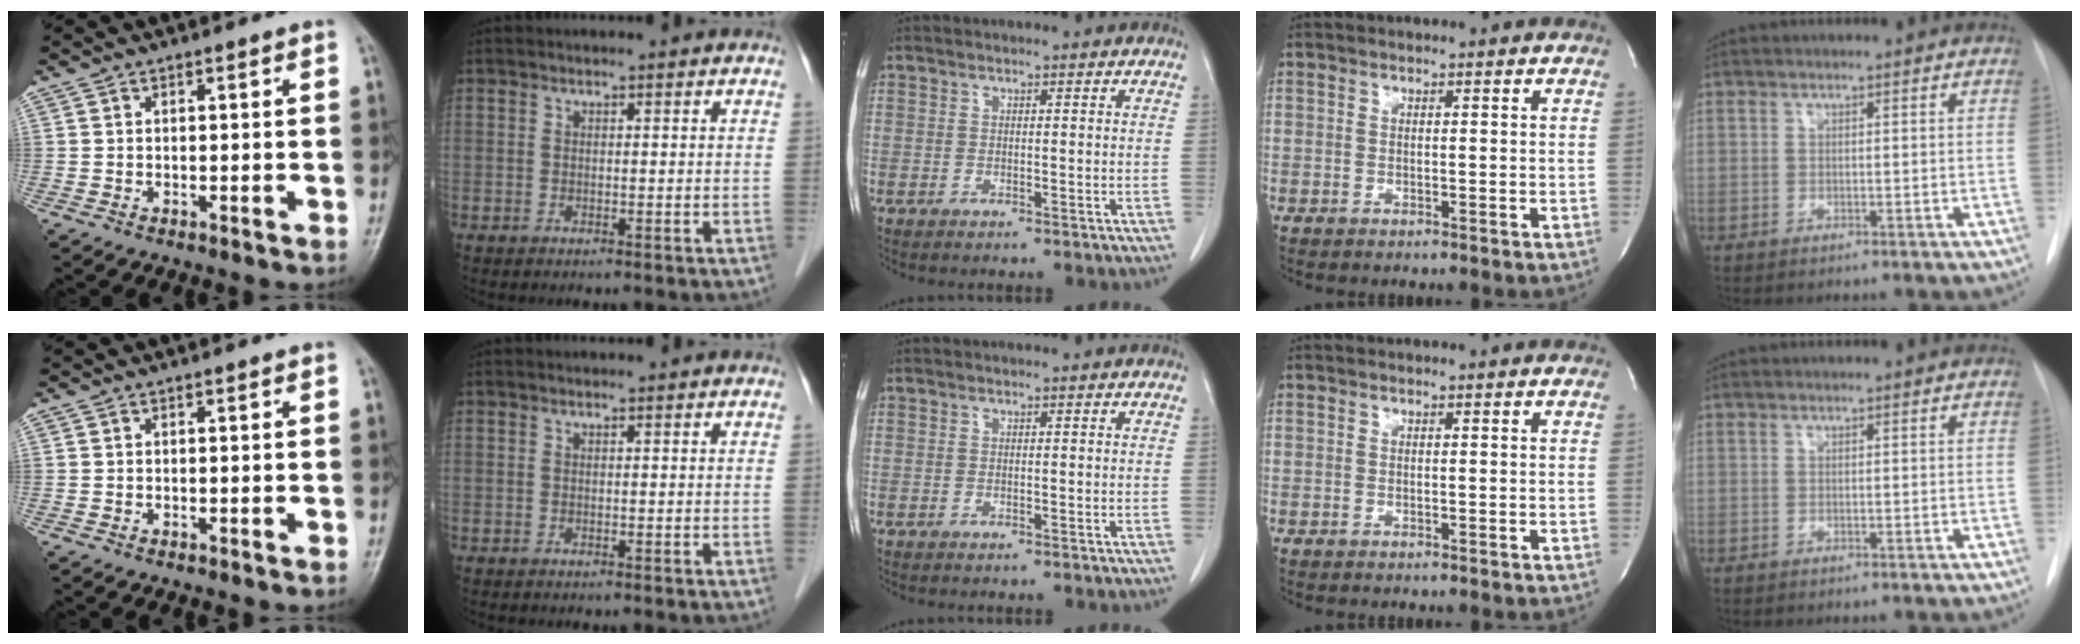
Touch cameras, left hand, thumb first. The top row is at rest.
{}